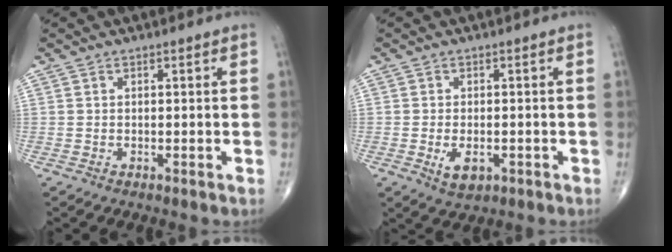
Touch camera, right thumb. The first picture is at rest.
{"total": 4.2, "force": [-1.3, 2.4, 3.2], "torque": [-0.051, -0.003, -0.014]}